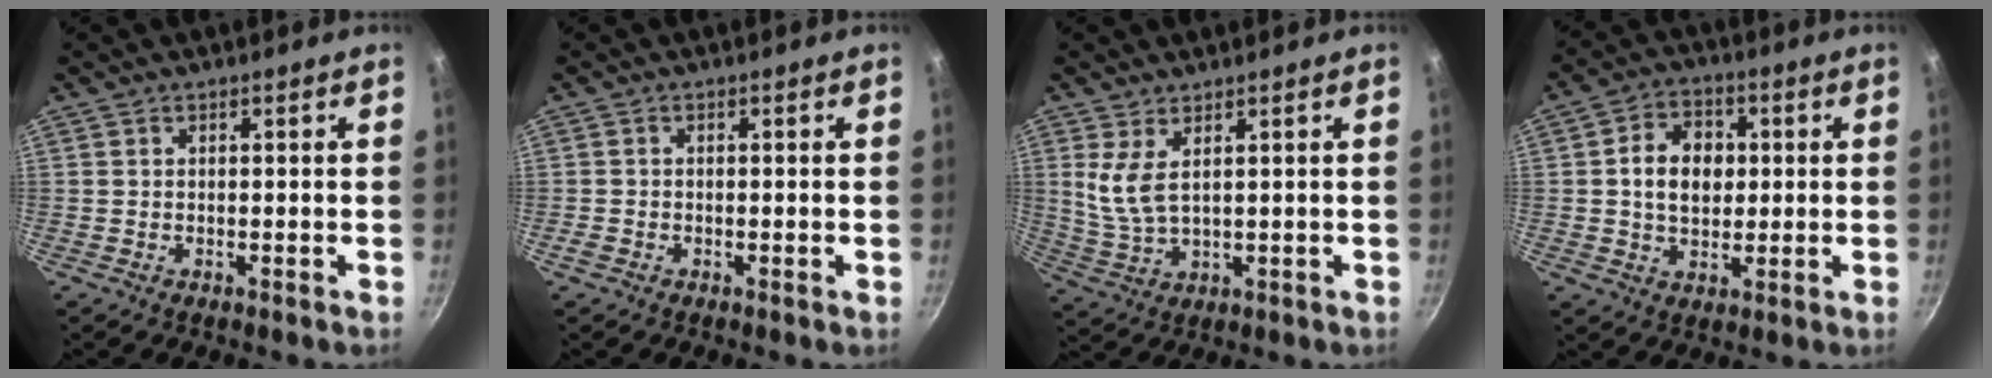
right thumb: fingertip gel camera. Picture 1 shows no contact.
{"total": 1.0, "force": [-0.6, 0.6, 0.6], "torque": [-0.014, 0.003, -0.013]}
{"total": 6.1, "force": [2.3, 2.7, 4.9], "torque": [-0.099, -0.025, 0.055]}
{"total": 9.4, "force": [1.0, 7.1, 6.2], "torque": [-0.079, 0.009, 0.011]}